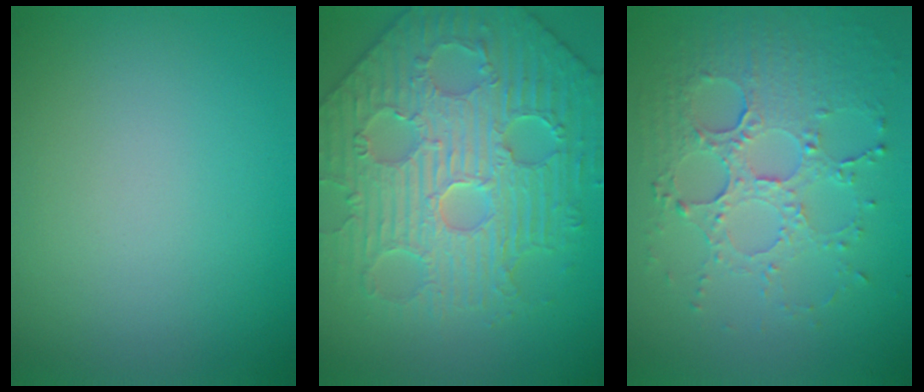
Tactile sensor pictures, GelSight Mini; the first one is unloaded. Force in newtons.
{"total": 7.6, "press": 6.3, "slide": 4.3}
{"total": 5.4, "press": 3.8, "slide": 3.9}